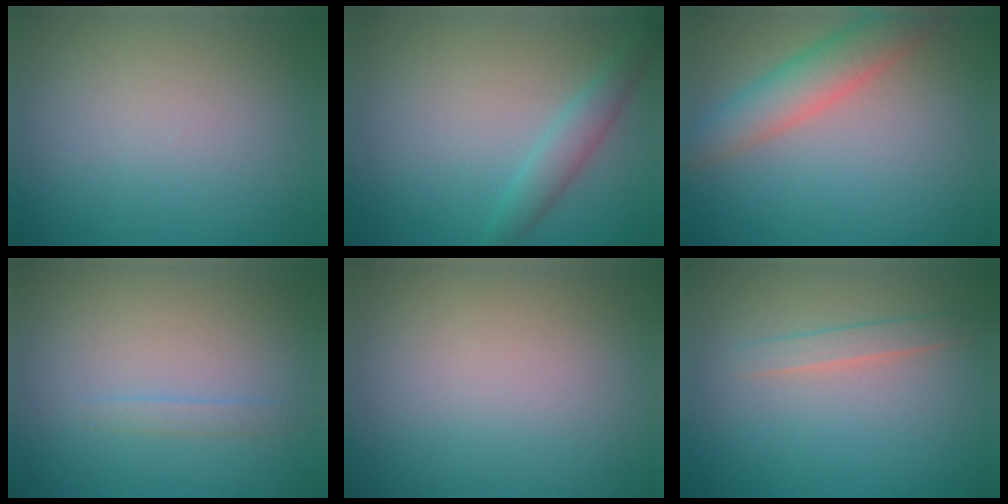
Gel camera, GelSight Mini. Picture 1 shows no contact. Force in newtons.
{"total": 2.3, "press": 2.3, "slide": 0.1}
{"total": 4.3, "press": 4.3, "slide": 0.2}
{"total": 0.8, "press": 0.8, "slide": 0.0}
{"total": 0.0}
{"total": 1.5, "press": 1.5, "slide": 0.0}